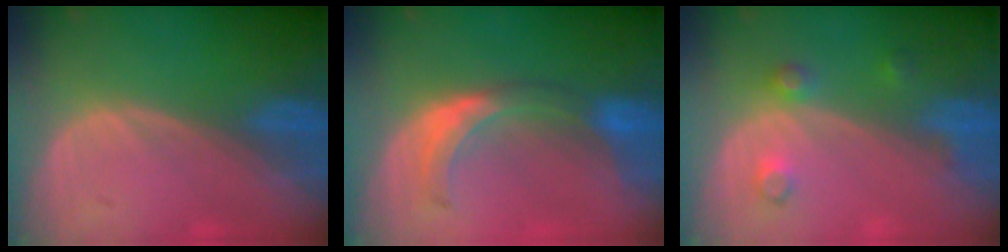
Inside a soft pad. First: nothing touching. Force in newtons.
{"total": 6.3, "press": 6.3, "slide": 0.1}
{"total": 3.2, "press": 3.2, "slide": 0.4}